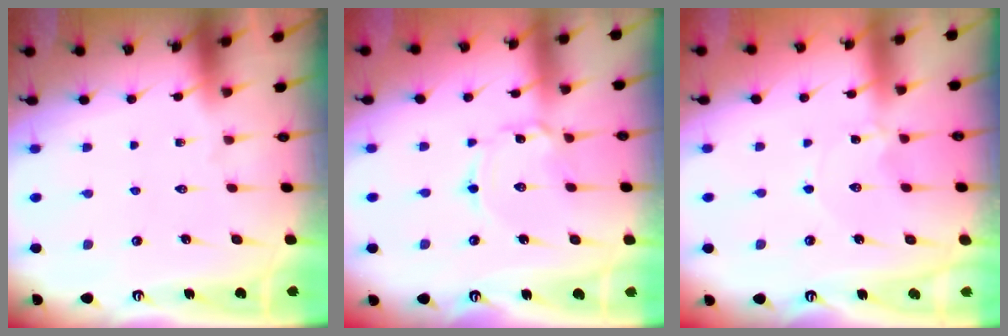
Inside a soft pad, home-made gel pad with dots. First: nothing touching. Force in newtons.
{"total": 2.4, "press": 2.4, "slide": 0.1}
{"total": 1.6, "press": 1.6, "slide": 0.2}